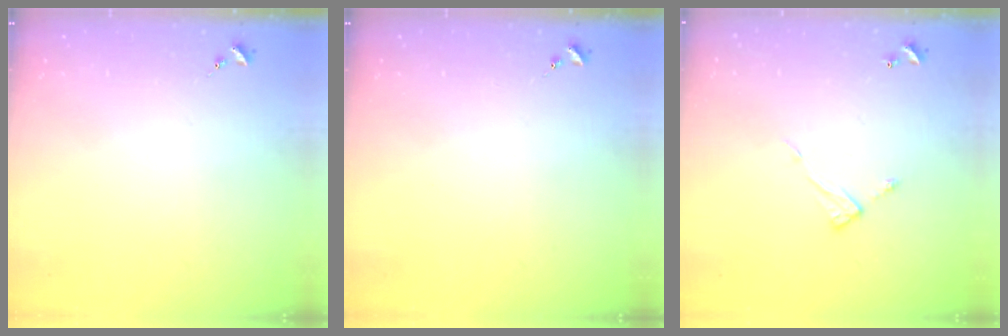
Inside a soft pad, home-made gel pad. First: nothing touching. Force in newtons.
{"total": 0.0}
{"total": 6.7, "press": 6.7, "slide": 0.2}